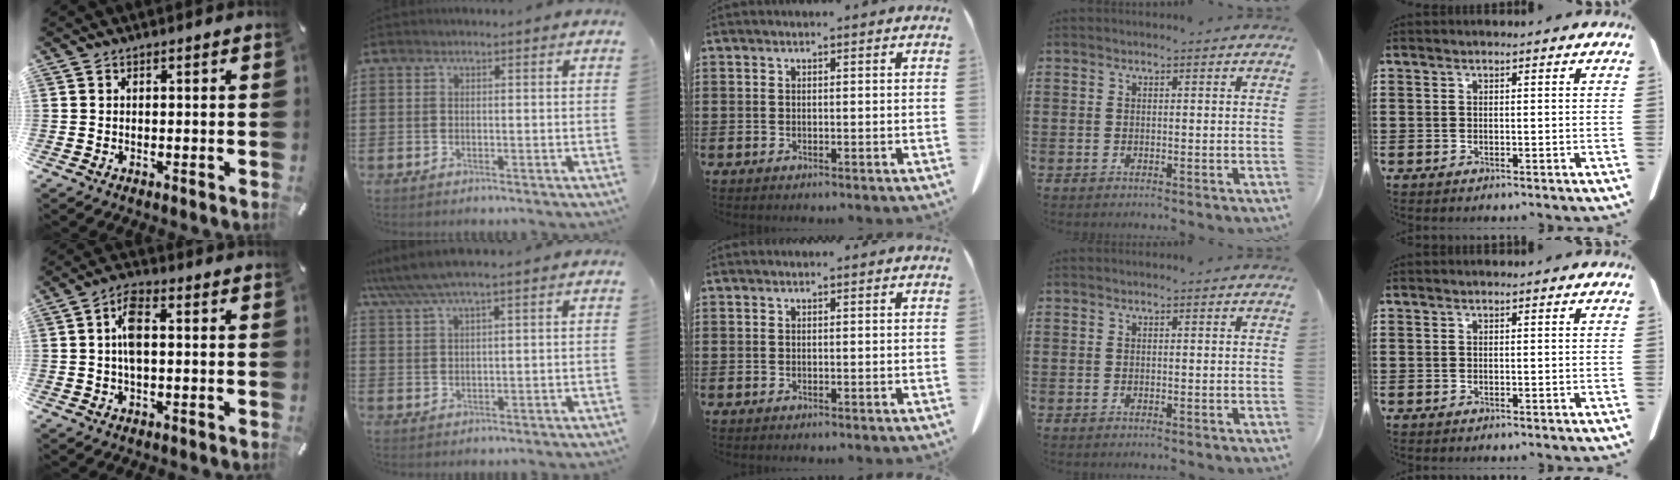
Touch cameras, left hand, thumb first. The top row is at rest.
{"thumb": {"total": 6.2, "force": [0.3, 2.9, 5.4], "torque": [-0.101, 0.007, 0.003]}, "index": {"total": 4.4, "force": [3.3, 0.4, 2.9], "torque": [-0.063, -0.003, 0.058]}}